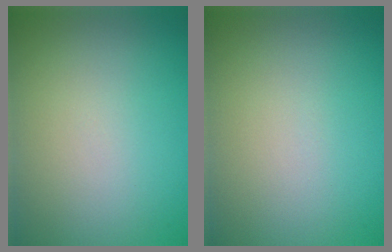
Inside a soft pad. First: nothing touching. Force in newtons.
{"total": 0.0}